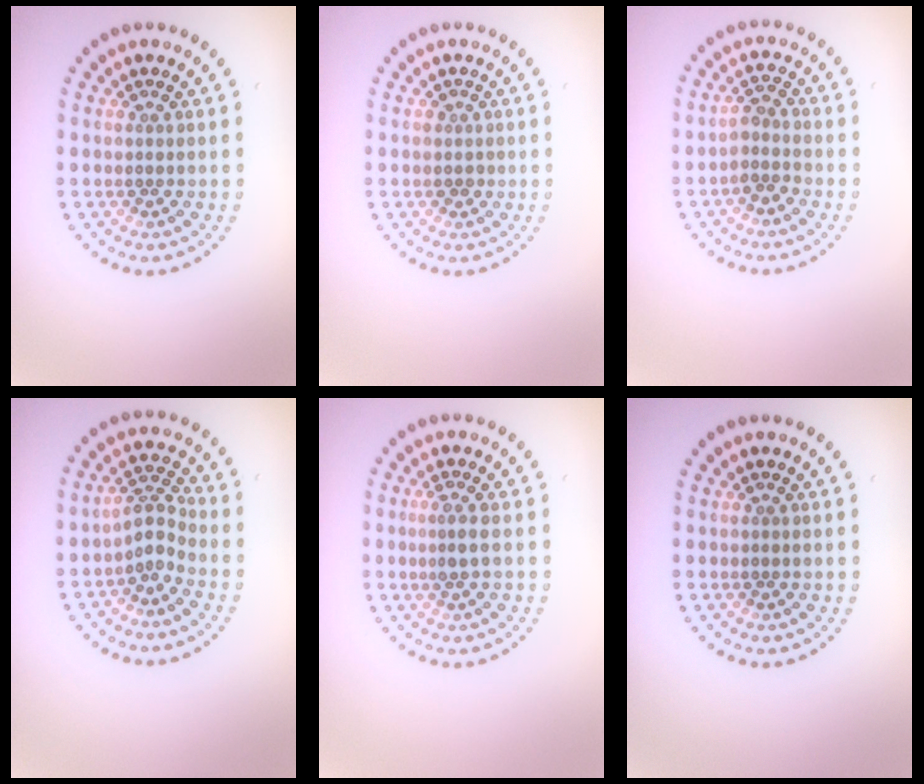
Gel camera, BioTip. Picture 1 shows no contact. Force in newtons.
{"total": 0.9, "press": 0.9, "slide": 0.3}
{"total": 1.9, "press": 1.5, "slide": 1.2}
{"total": 2.3, "press": 1.5, "slide": 1.7}
{"total": 1.5, "press": 0.9, "slide": 1.1}
{"total": 0.0}